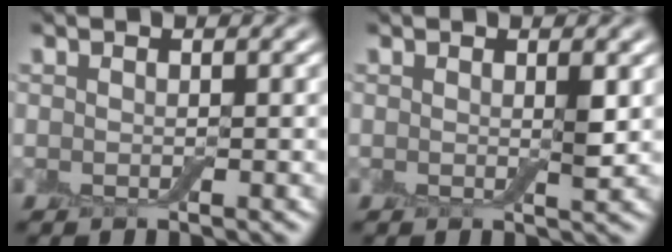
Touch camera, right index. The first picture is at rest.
{"total": 1.5, "force": [0.2, 0.6, 1.4], "torque": [-0.021, -0.002, 0.004]}